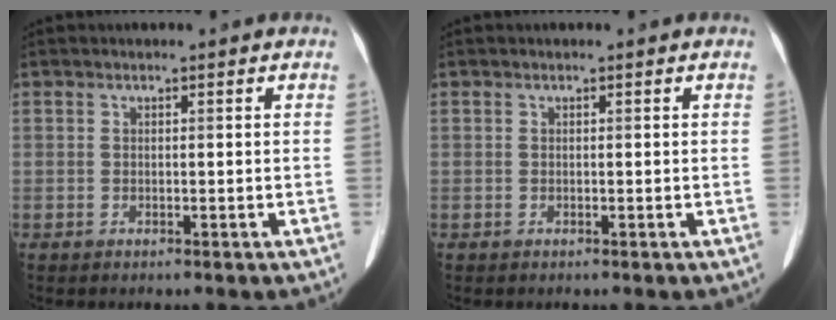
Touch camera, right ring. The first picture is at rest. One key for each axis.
{"total": 0.0}